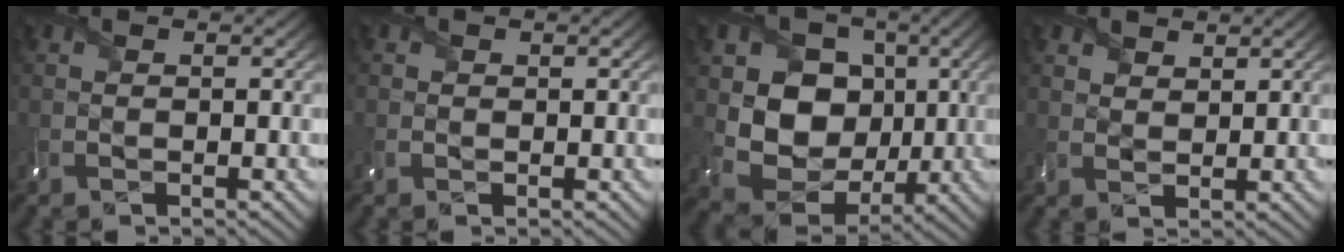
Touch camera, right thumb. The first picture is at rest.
{"total": 0.9, "force": [0.2, 0.9, 0.2], "torque": [-0.001, -0.001, 0.003]}
{"total": 11.7, "force": [1.7, 10.1, 5.6], "torque": [-0.132, -0.003, 0.028]}
{"total": 2.4, "force": [1.9, 1.3, 0.7], "torque": [-0.018, -0.003, 0.044]}